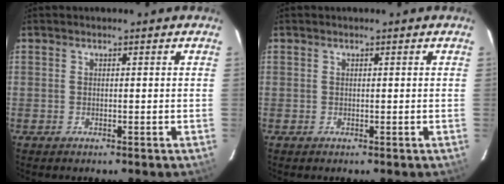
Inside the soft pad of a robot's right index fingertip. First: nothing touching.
{"total": 0.0}